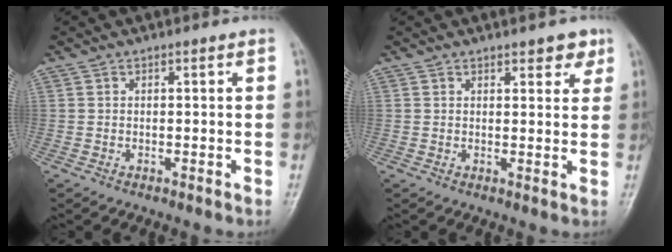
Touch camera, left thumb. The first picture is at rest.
{"total": 3.6, "force": [2.4, 1.7, 2.1], "torque": [-0.003, -0.011, 0.029]}